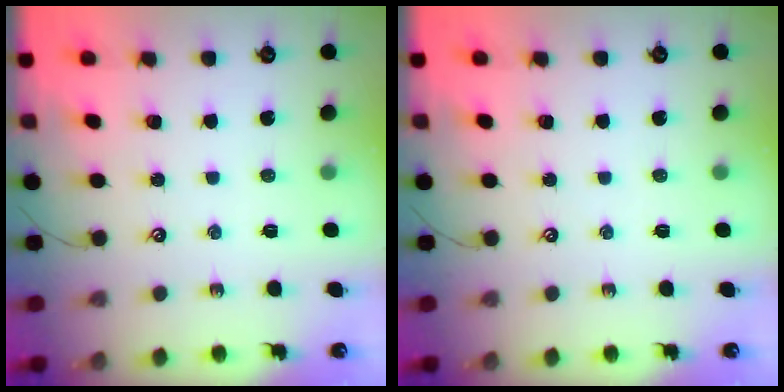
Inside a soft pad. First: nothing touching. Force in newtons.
{"total": 0.0}